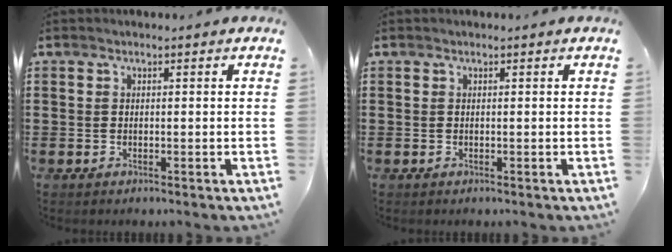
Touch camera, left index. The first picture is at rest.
{"total": 0.0}